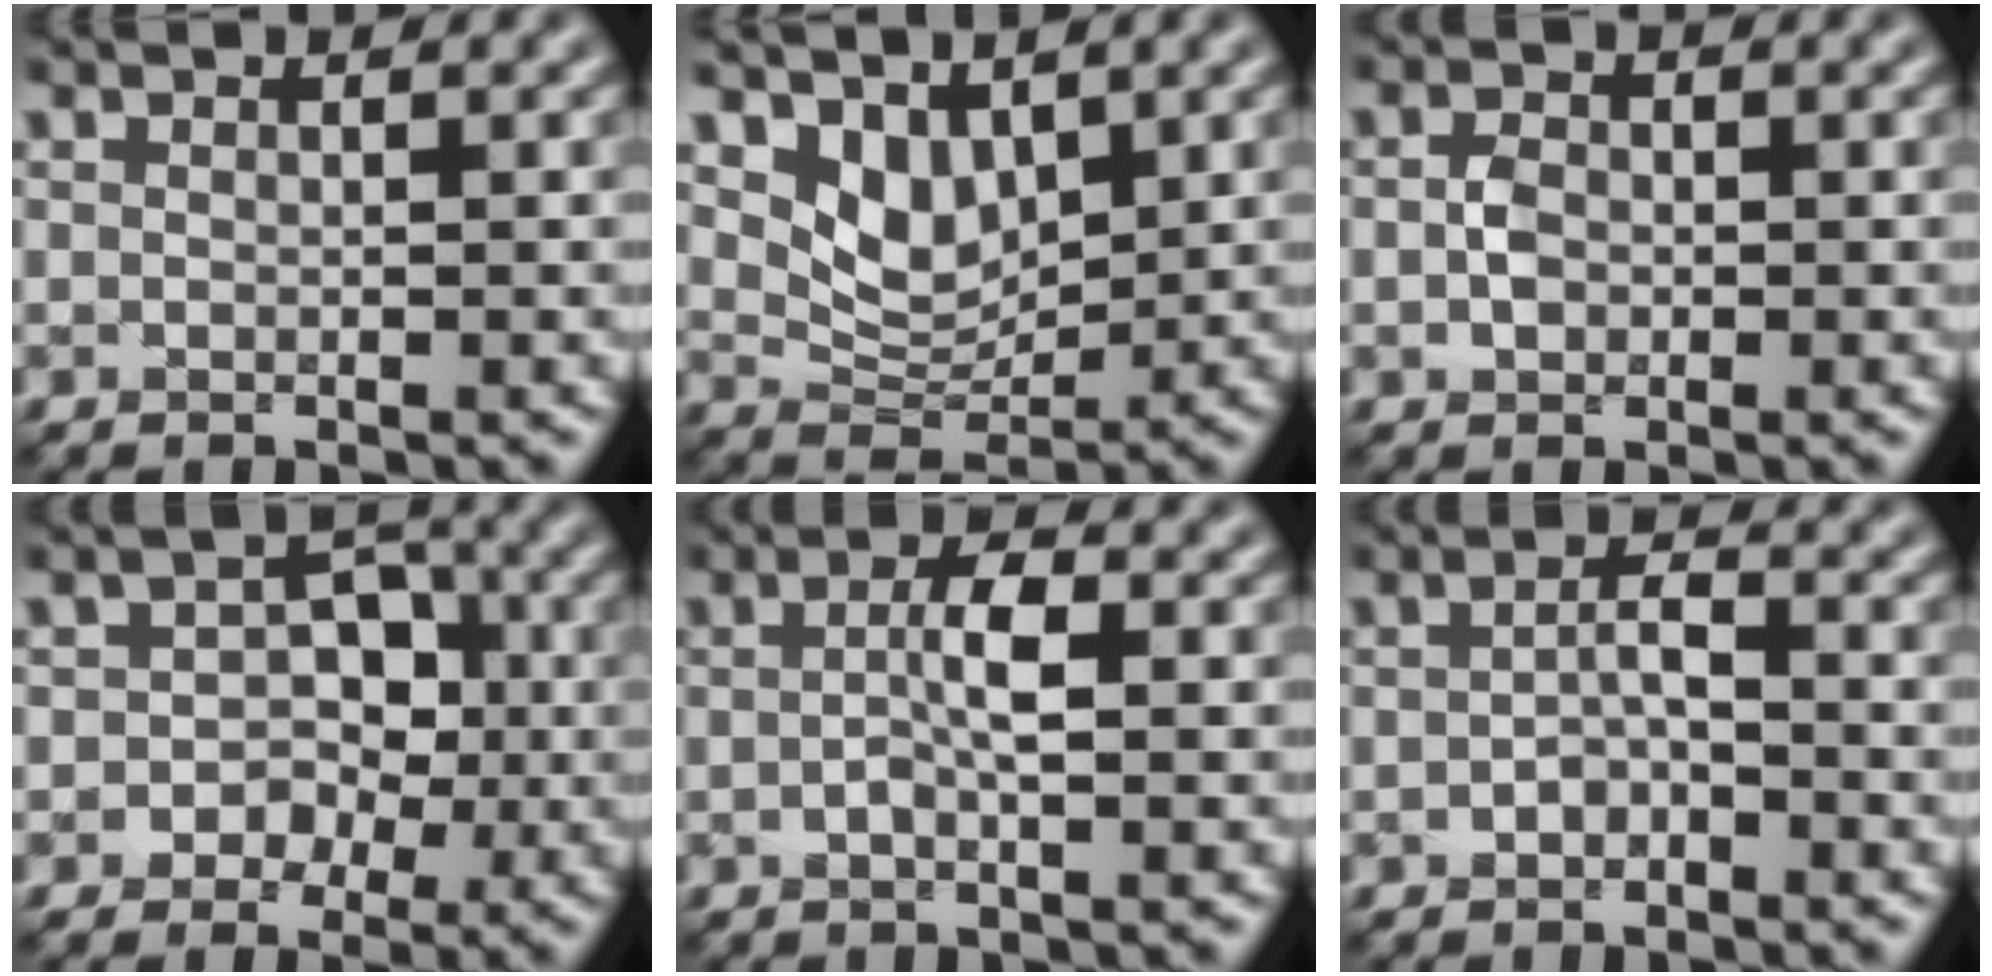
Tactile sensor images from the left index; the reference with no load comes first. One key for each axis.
{"total": 3.5, "fx": 2.1, "fy": 2.1, "fz": 1.8, "tx": -0.040, "ty": -0.014, "tz": 0.037}
{"total": 1.7, "fx": -0.2, "fy": 1.4, "fz": 1.0, "tx": -0.022, "ty": 0.002, "tz": -0.008}
{"total": 4.0, "fx": -0.8, "fy": 3.2, "fz": 2.1, "tx": 0.004, "ty": 0.004, "tz": -0.022}
{"total": 2.5, "fx": -0.3, "fy": 0.6, "fz": 2.4, "tx": -0.046, "ty": 0.005, "tz": -0.008}
{"total": 1.9, "fx": -0.7, "fy": 0.9, "fz": 1.5, "tx": -0.028, "ty": 0.006, "tz": -0.017}